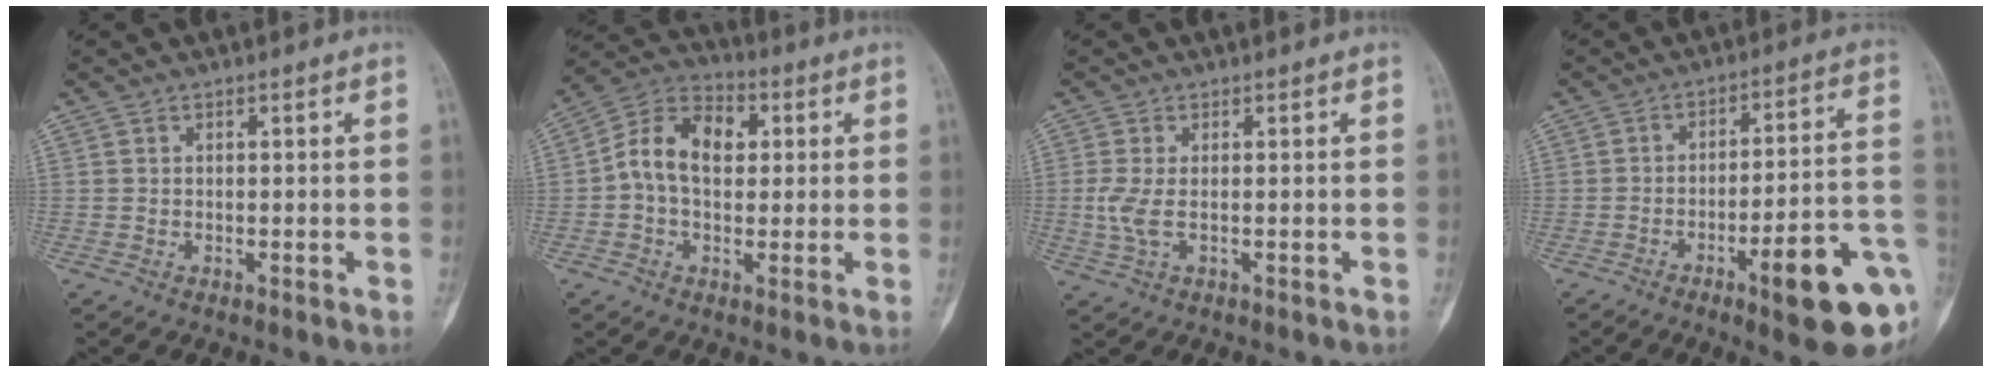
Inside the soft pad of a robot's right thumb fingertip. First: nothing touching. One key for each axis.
{"total": 11.3, "fx": 1.2, "fy": 7.7, "fz": 8.2, "tx": -0.125, "ty": 0.027, "tz": 0.012}
{"total": 3.2, "fx": -0.2, "fy": 1.5, "fz": 2.8, "tx": -0.082, "ty": -0.008, "tz": -0.005}
{"total": 17.0, "fx": -6.7, "fy": 3.5, "fz": 15.2, "tx": -0.159, "ty": 0.035, "tz": -0.085}